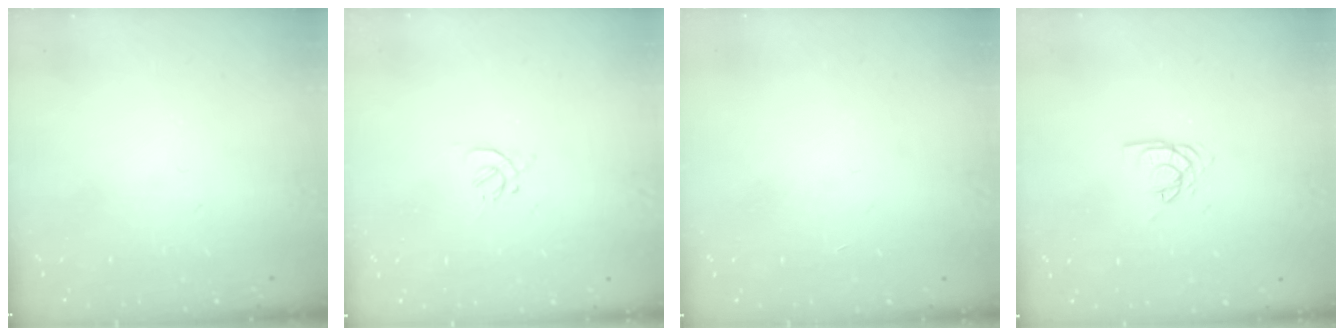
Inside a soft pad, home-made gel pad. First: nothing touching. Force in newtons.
{"total": 1.7, "press": 1.7, "slide": 0.5}
{"total": 0.9, "press": 0.8, "slide": 0.2}
{"total": 6.0, "press": 6.0, "slide": 0.5}